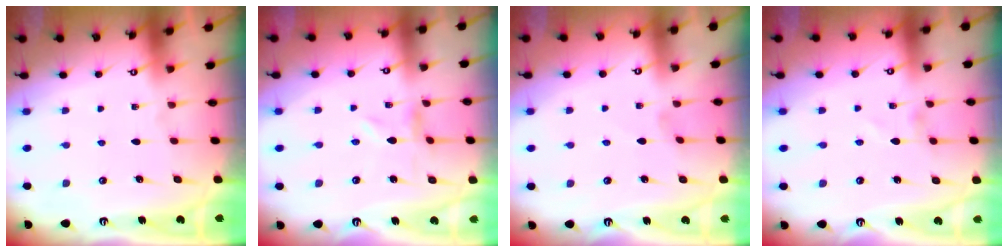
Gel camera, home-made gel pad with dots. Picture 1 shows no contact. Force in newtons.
{"total": 0.0}
{"total": 0.0}
{"total": 0.9, "press": 0.9, "slide": 0.1}